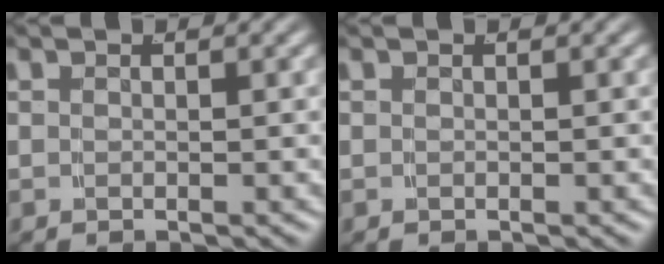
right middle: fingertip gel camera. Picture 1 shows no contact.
{"total": 0.0}